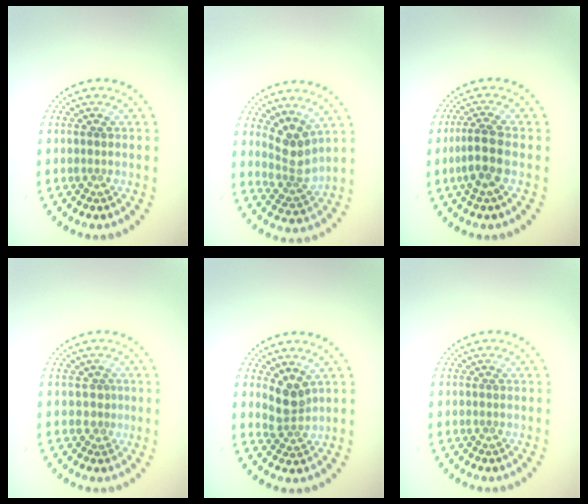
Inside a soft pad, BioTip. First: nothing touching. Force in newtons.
{"total": 3.0, "press": 2.3, "slide": 1.9}
{"total": 2.8, "press": 2.5, "slide": 1.3}
{"total": 0.8, "press": 0.4, "slide": 0.7}
{"total": 2.5, "press": 1.9, "slide": 1.5}
{"total": 0.0}